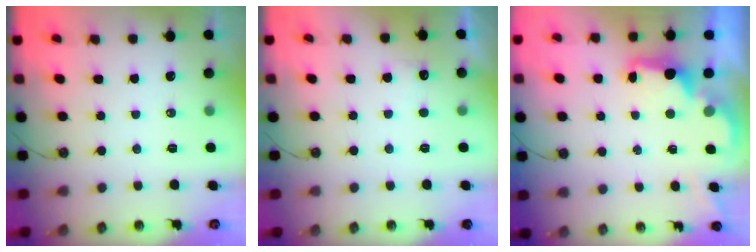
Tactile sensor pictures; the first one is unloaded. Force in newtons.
{"total": 4.9, "press": 4.7, "slide": 1.2}
{"total": 2.4, "press": 2.3, "slide": 0.6}